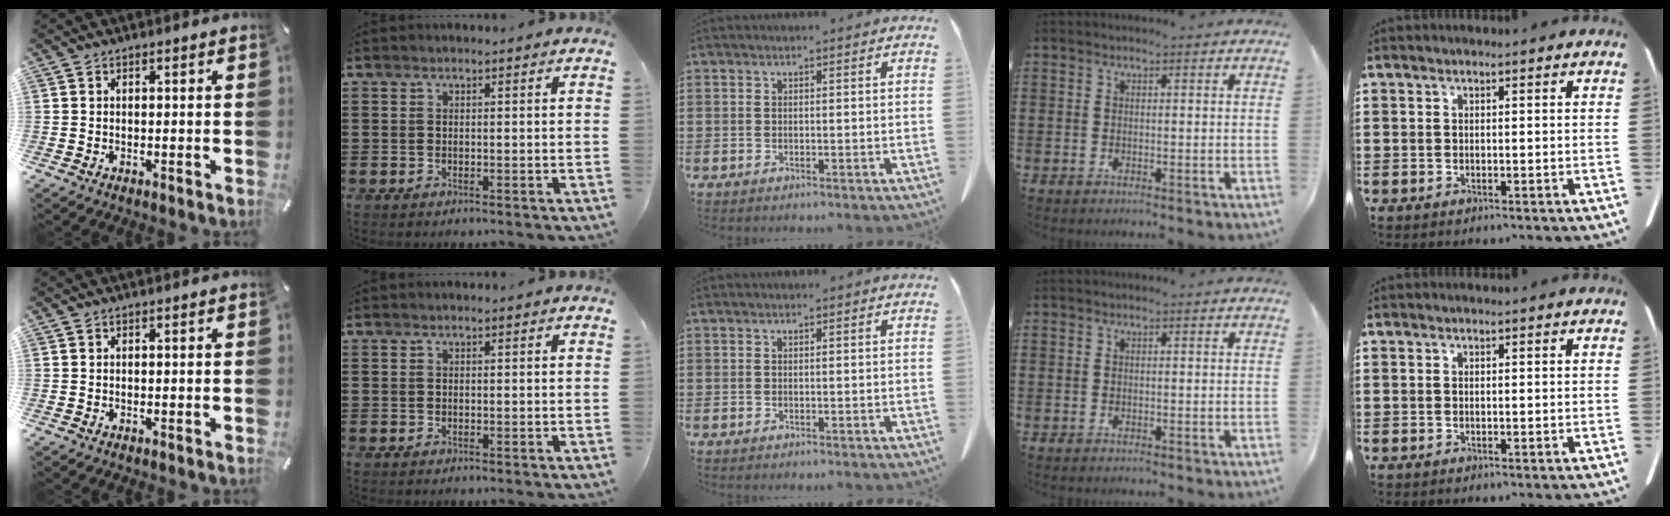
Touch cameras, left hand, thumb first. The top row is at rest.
{}